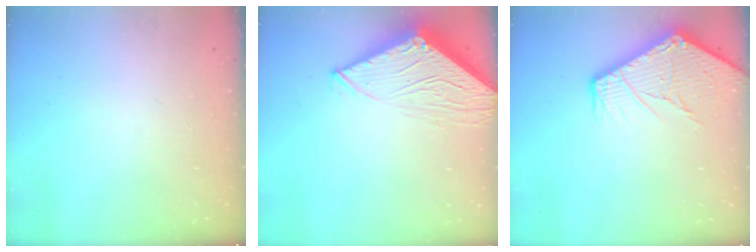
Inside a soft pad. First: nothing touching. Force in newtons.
{"total": 11.2, "press": 11.1, "slide": 0.5}
{"total": 12.3, "press": 12.2, "slide": 1.6}